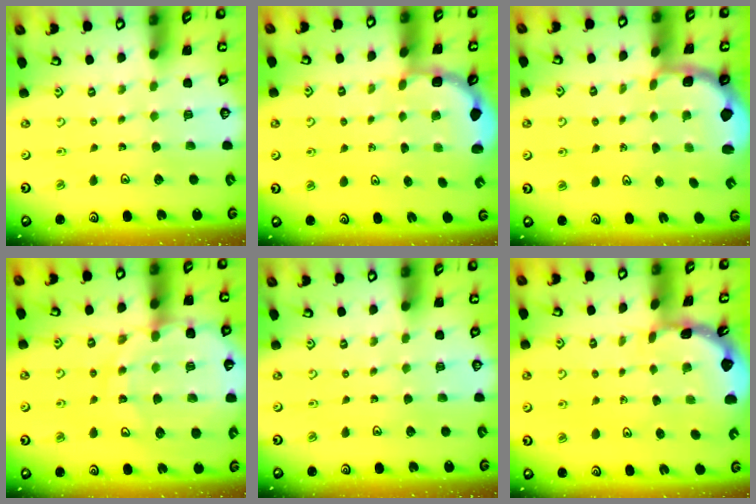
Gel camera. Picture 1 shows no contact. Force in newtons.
{"total": 2.9, "press": 2.3, "slide": 1.8}
{"total": 2.5, "press": 1.3, "slide": 2.1}
{"total": 14.9, "press": 14.8, "slide": 1.8}
{"total": 0.0}
{"total": 1.8, "press": 1.8, "slide": 0.2}